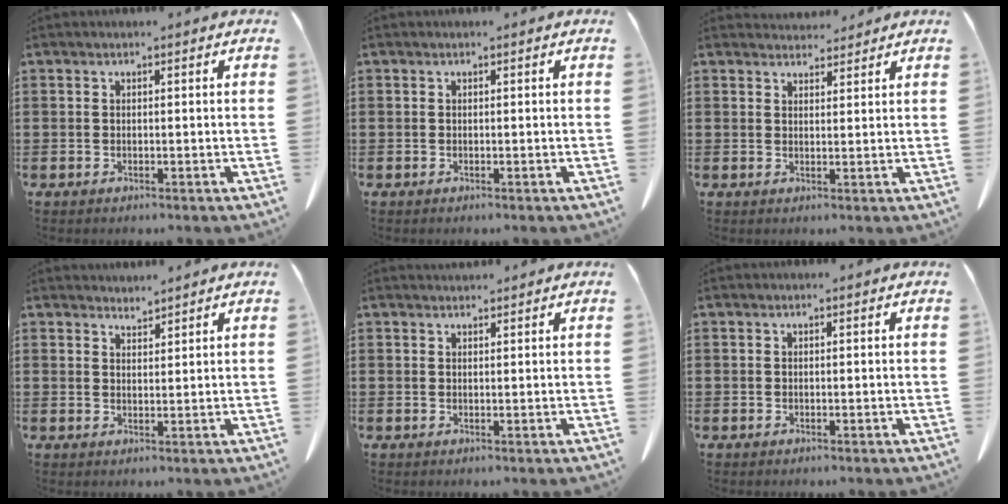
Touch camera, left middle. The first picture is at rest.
{"total": 0.0}
{"total": 3.0, "force": [2.9, 0.6, 0.1], "torque": [-0.002, -0.011, 0.053]}
{"total": 2.1, "force": [2.1, 0.0, -0.3], "torque": [0.001, -0.003, 0.040]}
{"total": 1.1, "force": [1.1, 0.2, 0.1], "torque": [-0.003, 0.000, 0.021]}
{"total": 0.0}